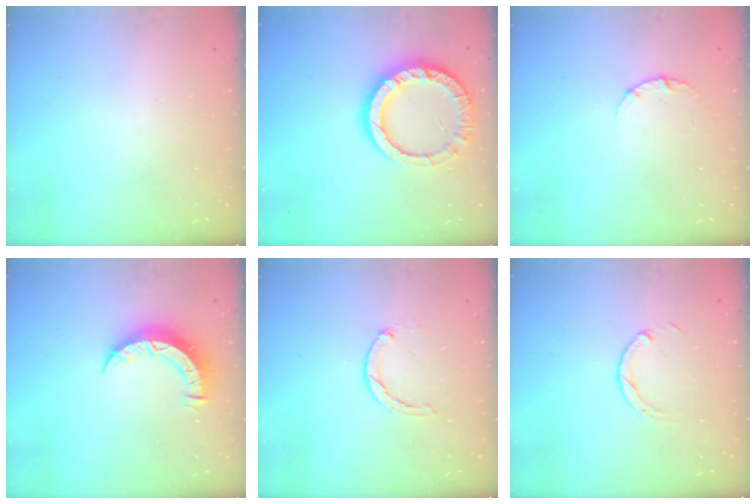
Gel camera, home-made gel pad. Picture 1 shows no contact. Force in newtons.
{"total": 14.2, "press": 14.1, "slide": 1.4}
{"total": 2.5, "press": 2.5, "slide": 0.3}
{"total": 6.3, "press": 6.3, "slide": 0.6}
{"total": 1.7, "press": 1.6, "slide": 0.3}
{"total": 3.0, "press": 2.9, "slide": 0.4}